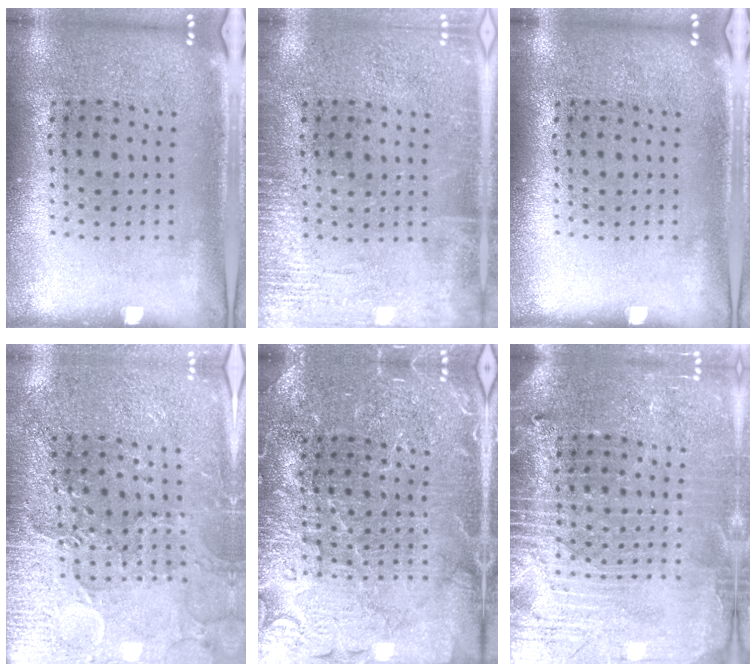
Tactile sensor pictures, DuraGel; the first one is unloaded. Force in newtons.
{"total": 2.4, "press": 2.4, "slide": 0.3}
{"total": 0.0}
{"total": 3.2, "press": 3.2, "slide": 0.3}
{"total": 4.1, "press": 4.1, "slide": 0.6}
{"total": 3.9, "press": 3.6, "slide": 1.5}